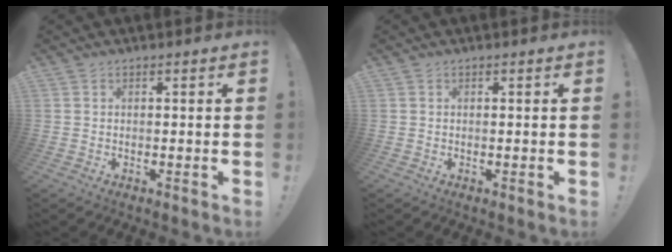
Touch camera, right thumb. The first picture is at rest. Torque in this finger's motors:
{"motor_torque": [0.01, -0.11, -0.14, -0.06, 0.03]}